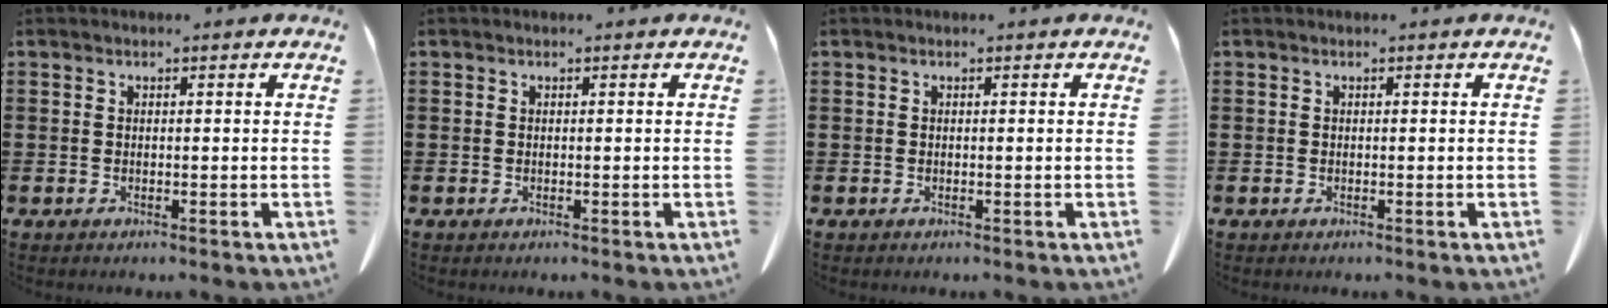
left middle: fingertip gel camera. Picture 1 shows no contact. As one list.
[{"total": 0.0}, {"total": 0.0}, {"total": 0.0}]